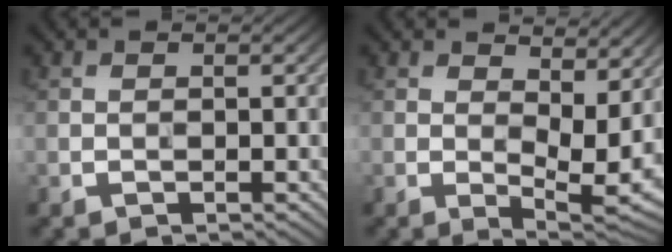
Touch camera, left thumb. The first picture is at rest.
{"total": 8.5, "force": [2.6, 3.8, 7.1], "torque": [-0.114, -0.007, 0.046]}